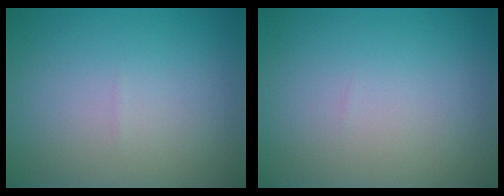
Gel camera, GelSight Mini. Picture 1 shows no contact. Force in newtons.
{"total": 0.0}